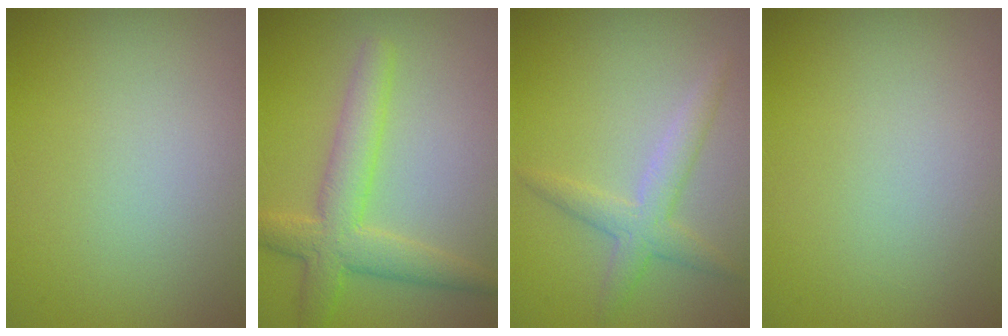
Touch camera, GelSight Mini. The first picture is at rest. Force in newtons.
{"total": 4.5, "press": 4.5, "slide": 0.1}
{"total": 2.7, "press": 2.7, "slide": 0.1}
{"total": 0.0}